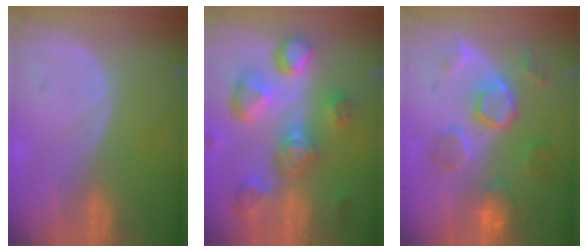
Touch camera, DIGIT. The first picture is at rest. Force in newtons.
{"total": 11.3, "press": 10.1, "slide": 5.1}
{"total": 8.6, "press": 7.7, "slide": 3.8}